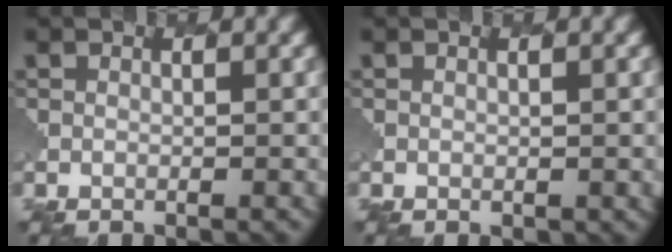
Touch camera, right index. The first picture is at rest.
{"total": 0.6, "force": [0.2, 0.5, 0.4], "torque": [-0.006, -0.002, 0.004]}